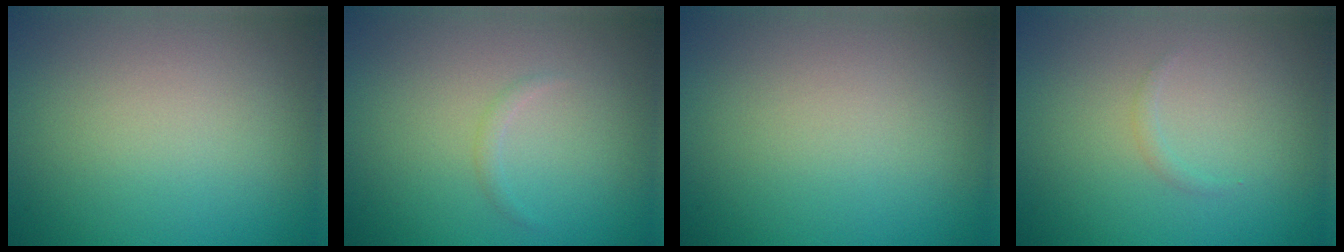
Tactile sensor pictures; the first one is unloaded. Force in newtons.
{"total": 0.7, "press": 0.7, "slide": 0.1}
{"total": 0.0}
{"total": 0.6, "press": 0.6, "slide": 0.1}